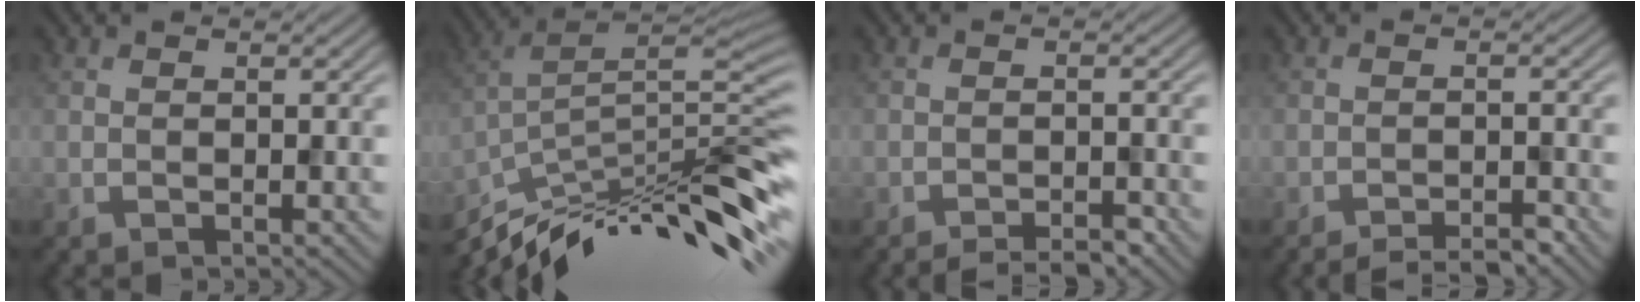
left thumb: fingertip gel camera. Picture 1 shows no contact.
{"total": 14.1, "force": [-9.5, 2.8, 10.1], "torque": [-0.190, 0.011, -0.164]}
{"total": 3.4, "force": [-3.0, 0.3, 1.6], "torque": [-0.025, 0.006, -0.047]}
{"total": 4.0, "force": [-3.6, 0.4, 1.8], "torque": [-0.028, 0.008, -0.058]}